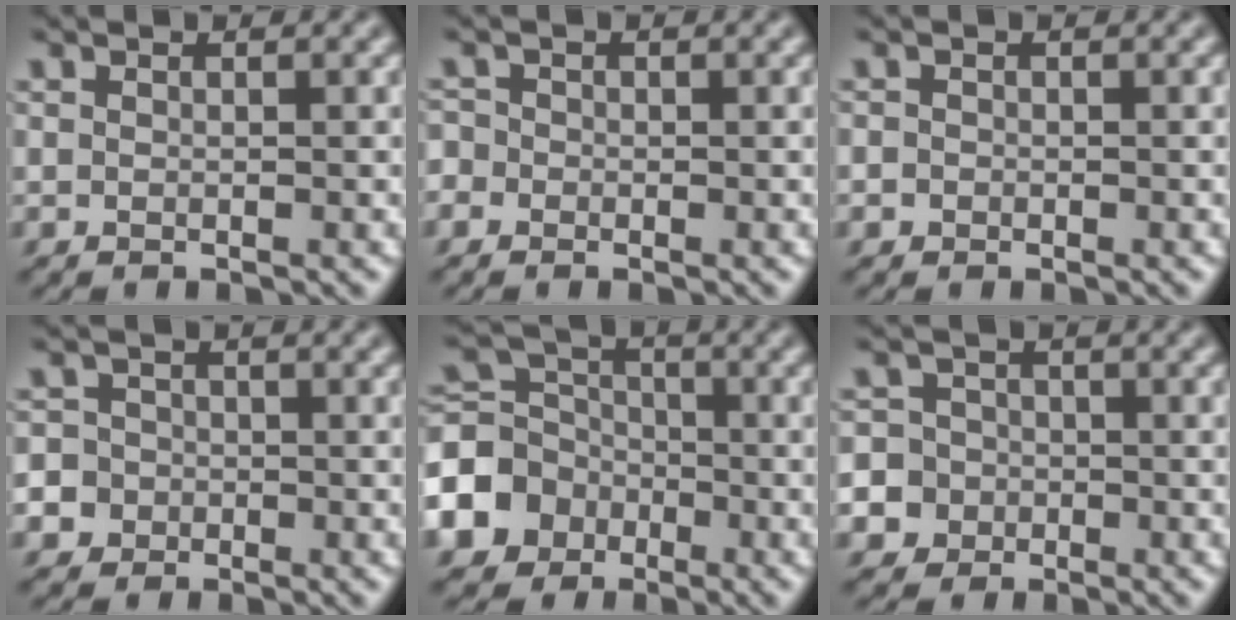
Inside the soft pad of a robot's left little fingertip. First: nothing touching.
{"total": 1.8, "force": [-0.5, 1.7, 0.5], "torque": [-0.006, 0.015, -0.023]}
{"total": 0.8, "force": [-0.2, 0.8, 0.2], "torque": [0.002, -0.003, -0.007]}
{"total": 6.7, "force": [-2.5, 6.1, 1.5], "torque": [-0.037, -0.001, -0.074]}
{"total": 7.5, "force": [-3.3, 6.2, 2.5], "torque": [-0.066, 0.002, -0.088]}
{"total": 8.3, "force": [-3.1, 7.5, 1.8], "torque": [-0.050, -0.005, -0.085]}